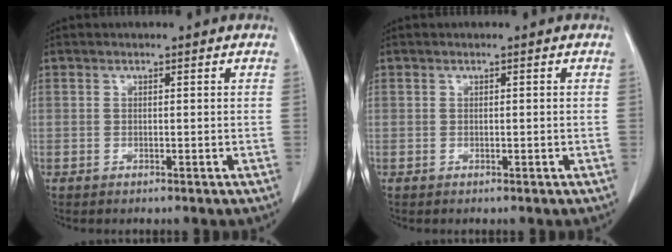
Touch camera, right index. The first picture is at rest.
{"total": 0.0}